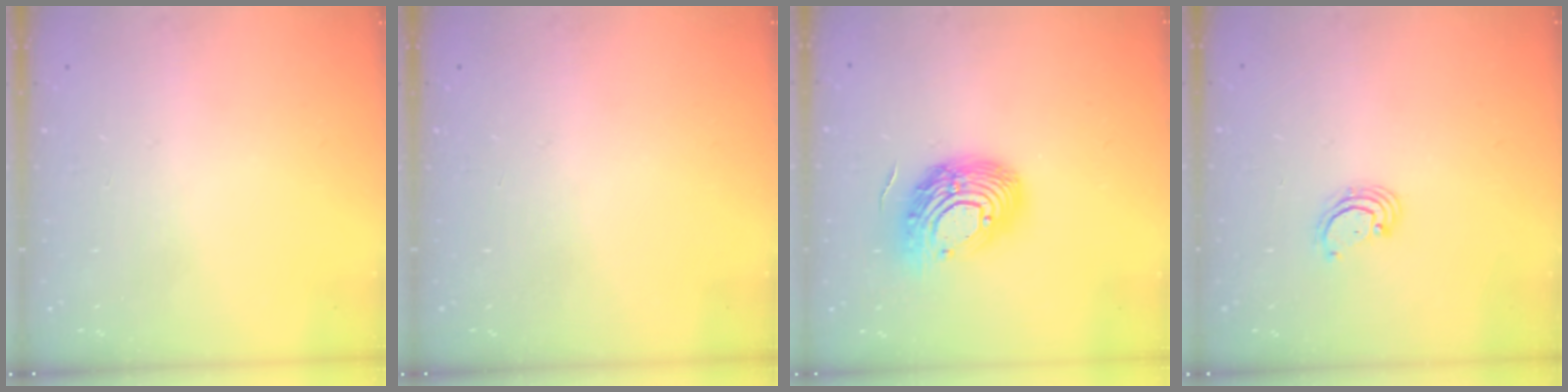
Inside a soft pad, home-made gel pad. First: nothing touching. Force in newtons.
{"total": 0.0}
{"total": 15.8, "press": 15.8, "slide": 1.1}
{"total": 2.6, "press": 2.6, "slide": 0.3}